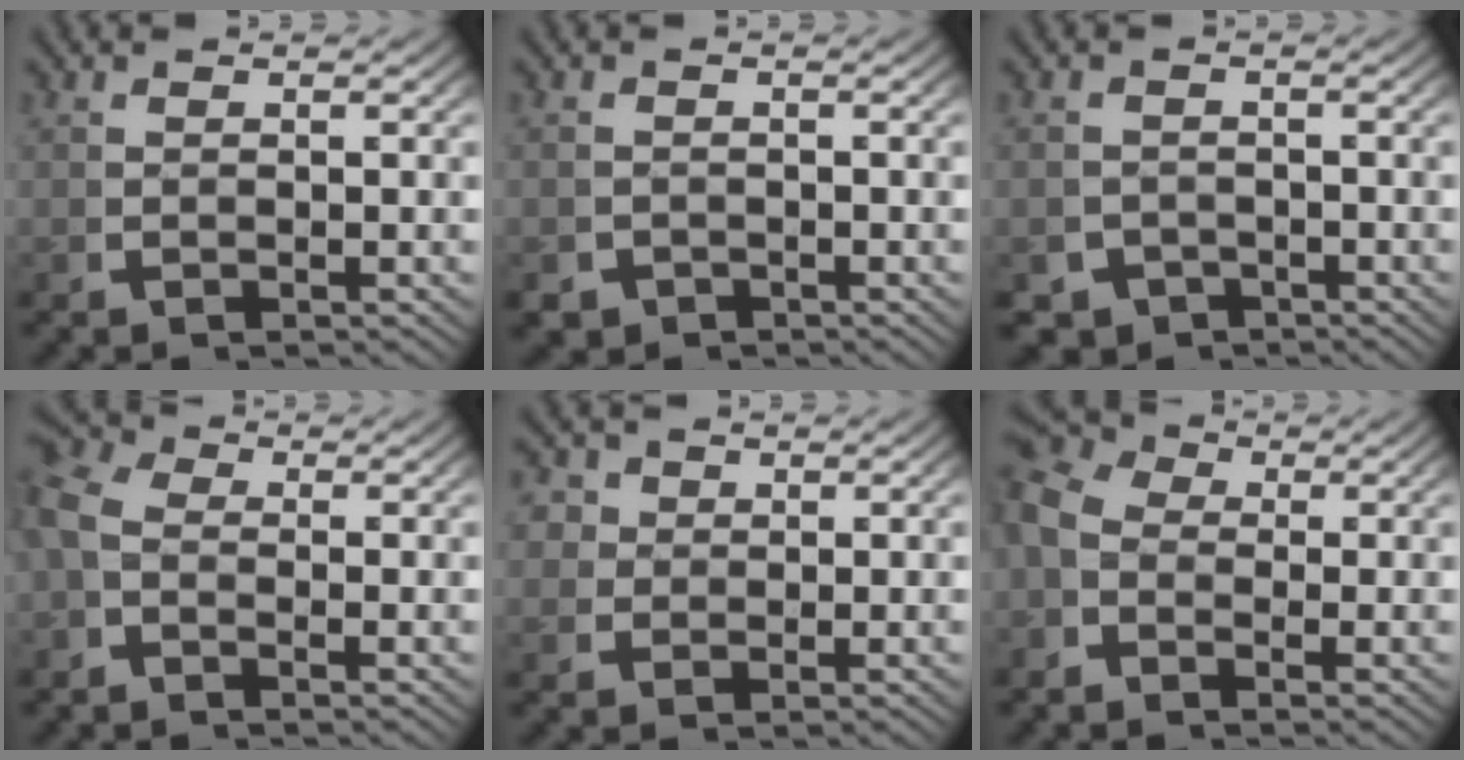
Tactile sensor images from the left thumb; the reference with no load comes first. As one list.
[{"total": 3.0, "force": [-2.4, 1.7, 0.4], "torque": [-0.006, -0.021, -0.036]}, {"total": 4.2, "force": [-3.4, 2.4, 0.6], "torque": [0.004, -0.024, -0.058]}, {"total": 4.3, "force": [-0.2, 3.5, 2.5], "torque": [-0.046, 0.000, -0.021]}, {"total": 3.6, "force": [1.1, 3.2, 1.5], "torque": [-0.034, -0.005, 0.016]}, {"total": 6.7, "force": [1.1, 5.3, 4.0], "torque": [-0.063, 0.011, -0.006]}]